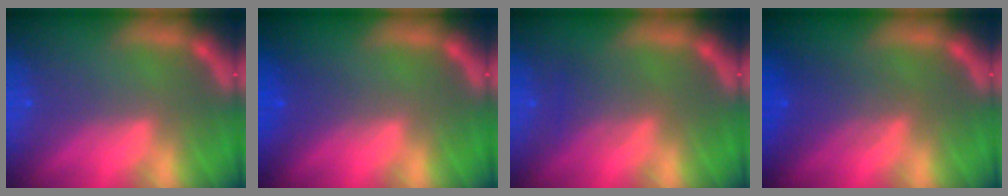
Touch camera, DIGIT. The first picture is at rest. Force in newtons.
{"total": 1.4}
{"total": 2.5}
{"total": 3.6}